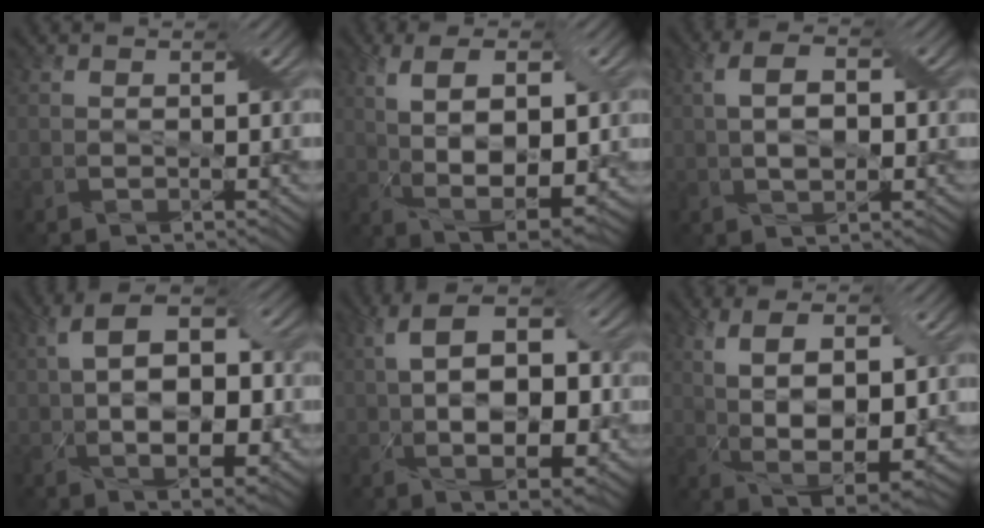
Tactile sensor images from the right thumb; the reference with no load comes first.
{"total": 10.6, "force": [1.5, 4.8, 9.3], "torque": [-0.171, -0.001, 0.027]}
{"total": 5.1, "force": [0.2, 2.6, 4.4], "torque": [-0.088, 0.007, 0.002]}
{"total": 10.7, "force": [0.0, 5.7, 9.1], "torque": [-0.152, 0.008, -0.002]}
{"total": 11.9, "force": [0.5, 6.1, 10.2], "torque": [-0.170, 0.010, 0.010]}
{"total": 10.5, "force": [1.5, 4.8, 9.2], "torque": [-0.170, -0.002, 0.028]}